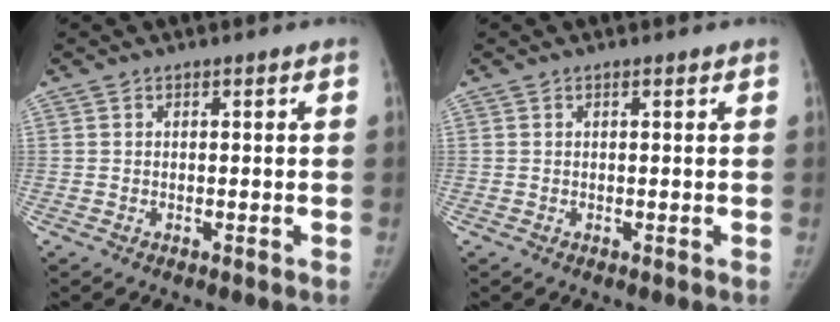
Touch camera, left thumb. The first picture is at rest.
{"total": 0.5, "force": [0.4, 0.1, 0.4], "torque": [-0.008, 0.000, 0.005]}